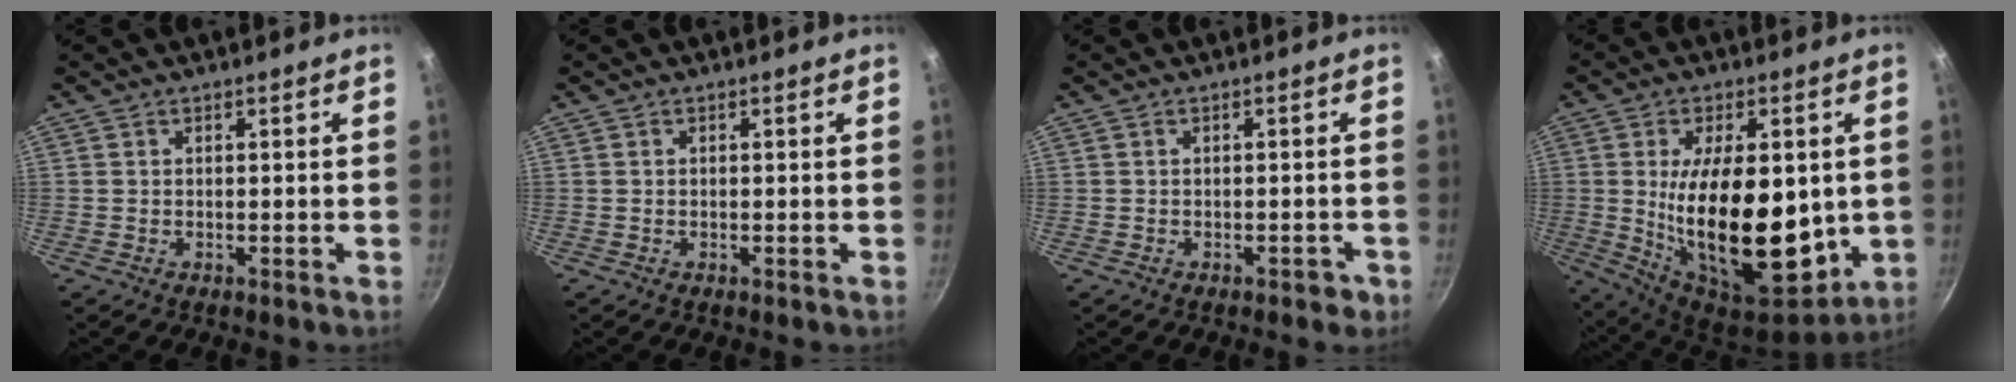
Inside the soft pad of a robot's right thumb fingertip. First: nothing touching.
{"total": 0.0}
{"total": 2.1, "force": [-1.1, 1.2, 1.3], "torque": [-0.005, 0.020, -0.002]}
{"total": 24.3, "force": [-0.1, 12.2, 21.0], "torque": [-0.327, -0.031, 0.012]}